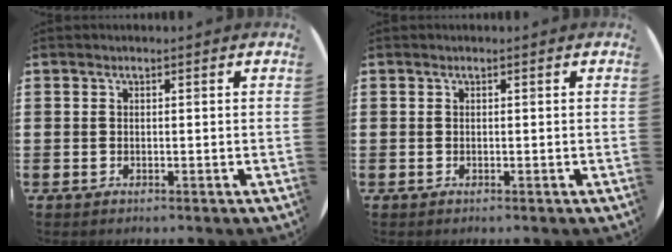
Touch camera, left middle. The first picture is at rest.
{"total": 0.0}